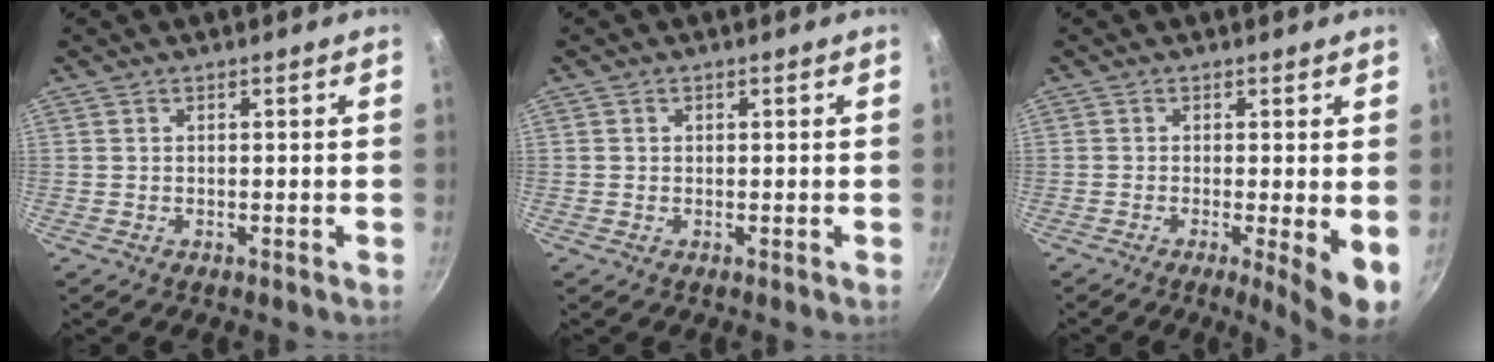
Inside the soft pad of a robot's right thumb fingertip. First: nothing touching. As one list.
[{"total": 0.5, "force": [0.1, 0.5, 0.1], "torque": [0.002, 0.001, 0.000]}, {"total": 6.4, "force": [-1.1, 1.1, 6.3], "torque": [-0.085, -0.013, -0.013]}]